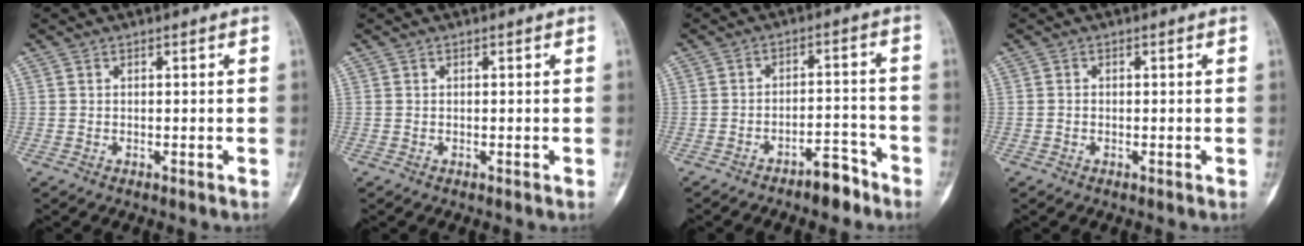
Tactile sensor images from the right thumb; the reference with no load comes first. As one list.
[{"total": 0.0}, {"total": 5.8, "force": [-4.3, 2.3, 3.2], "torque": [-0.040, 0.043, -0.063]}, {"total": 0.6, "force": [-0.1, 0.5, 0.3], "torque": [-0.004, 0.002, -0.004]}]